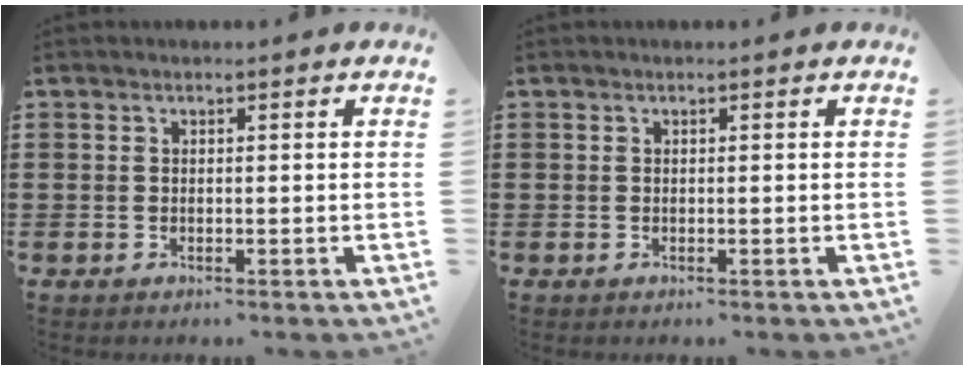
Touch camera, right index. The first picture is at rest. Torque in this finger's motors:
{"motor_torque": [0.00, 0.00, 0.00, 0.00]}